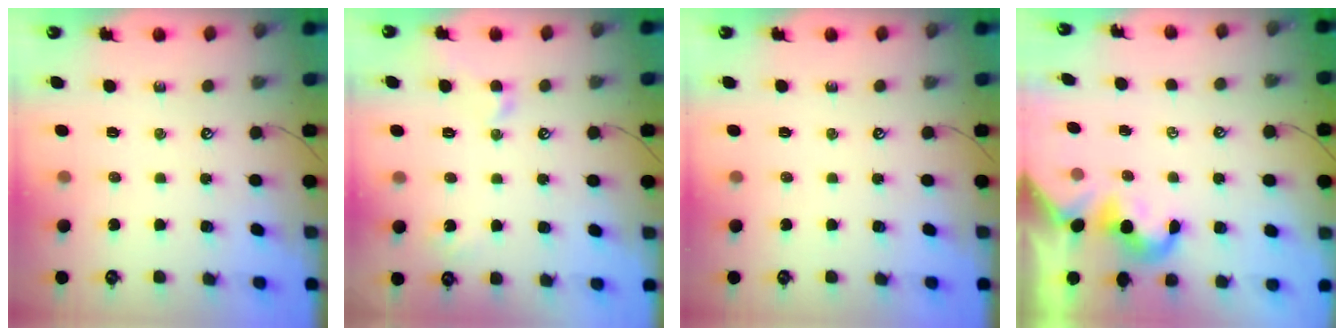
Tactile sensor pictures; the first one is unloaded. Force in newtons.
{"total": 2.3, "press": 2.3, "slide": 0.6}
{"total": 0.0}
{"total": 0.7, "press": 0.6, "slide": 0.4}